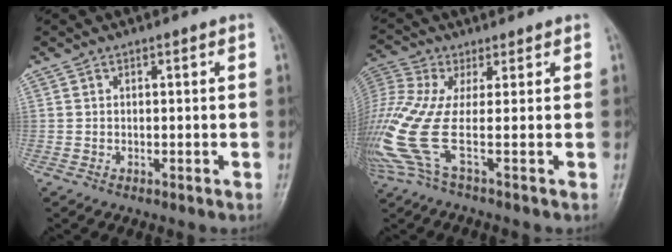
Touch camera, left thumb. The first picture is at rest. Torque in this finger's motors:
{"motor_torque": [1.92, 3.09, 2.24, 0.54, 0.59]}